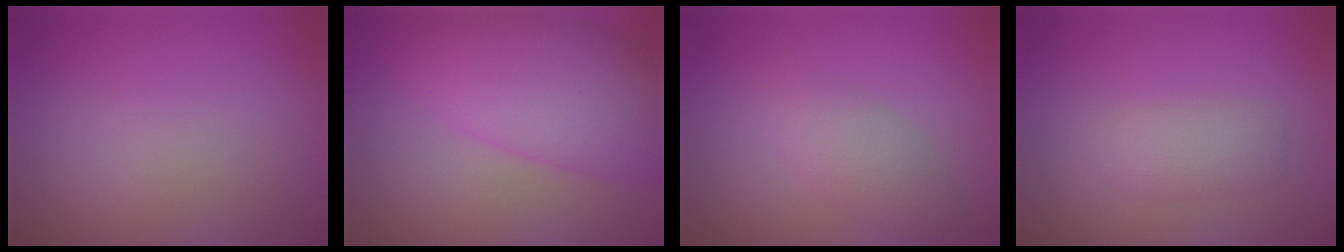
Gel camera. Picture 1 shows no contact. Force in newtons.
{"total": 7.9, "press": 7.9, "slide": 0.2}
{"total": 2.8, "press": 2.8, "slide": 0.2}
{"total": 2.0, "press": 2.0, "slide": 0.2}